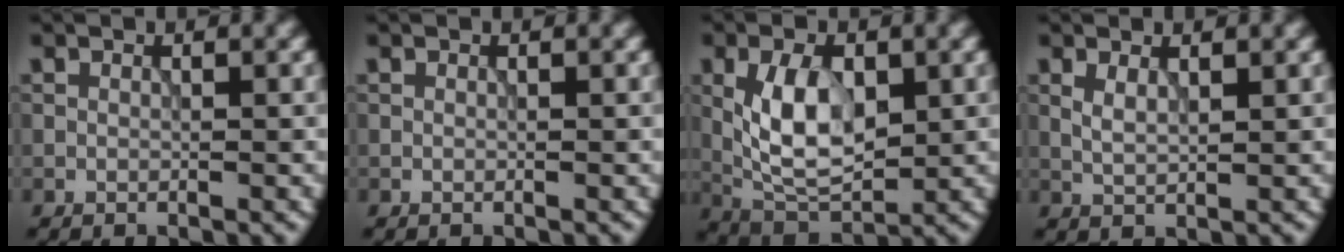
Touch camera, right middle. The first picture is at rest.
{"total": 0.0}
{"total": 6.4, "force": [0.3, 3.5, 5.4], "torque": [-0.107, -0.001, 0.007]}
{"total": 1.4, "force": [0.6, 0.5, 1.1], "torque": [-0.029, -0.003, 0.013]}